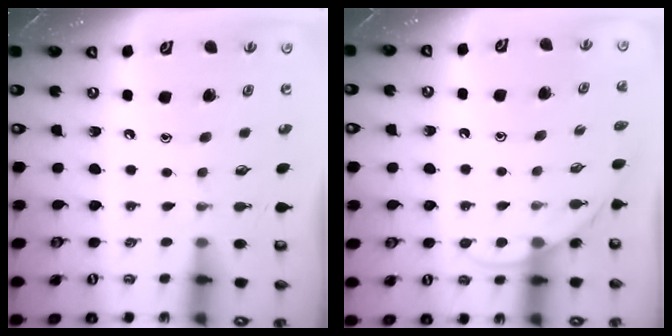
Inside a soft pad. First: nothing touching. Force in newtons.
{"total": 4.9, "press": 4.9, "slide": 0.3}